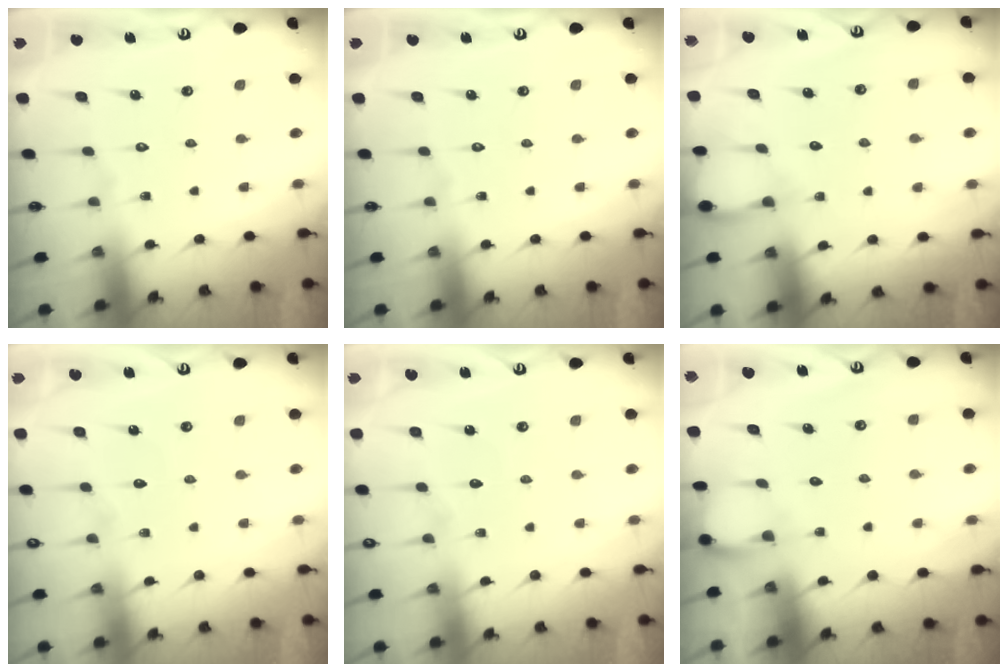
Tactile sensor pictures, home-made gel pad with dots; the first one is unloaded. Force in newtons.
{"total": 0.0}
{"total": 5.5, "press": 5.5, "slide": 0.4}
{"total": 2.3, "press": 2.3, "slide": 0.3}
{"total": 2.3, "press": 2.3, "slide": 0.3}
{"total": 3.8, "press": 3.7, "slide": 0.4}